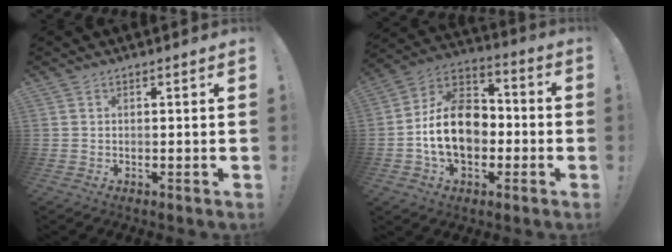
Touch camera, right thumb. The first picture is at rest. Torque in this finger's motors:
{"motor_torque": [1.55, 1.43, 0.20, -0.08, 0.14]}